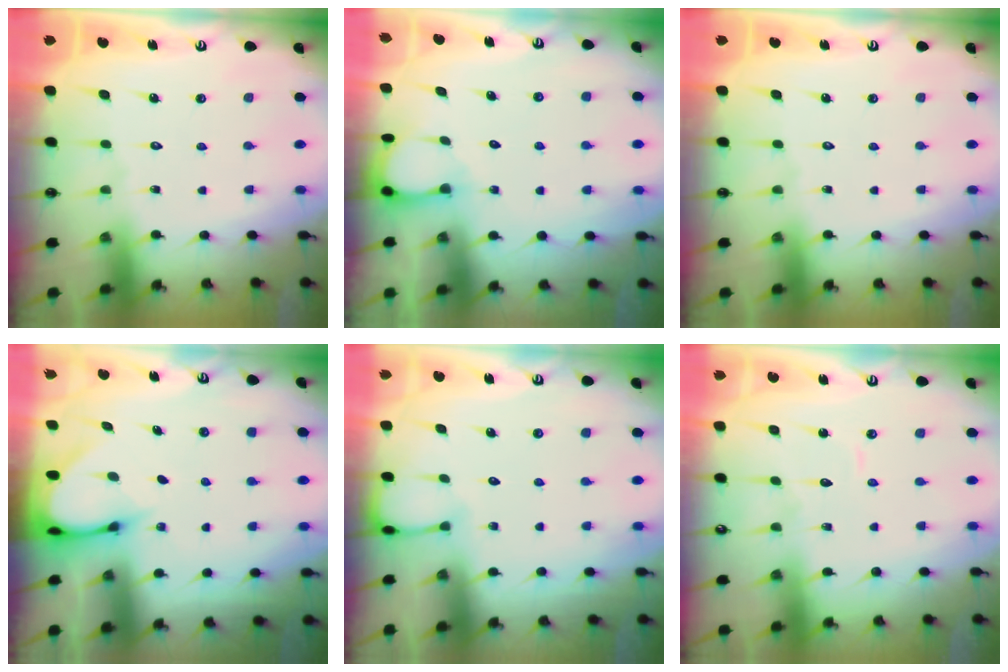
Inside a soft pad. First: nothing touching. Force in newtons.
{"total": 2.3, "press": 2.3, "slide": 0.3}
{"total": 0.0}
{"total": 3.5, "press": 3.5, "slide": 0.2}
{"total": 2.0, "press": 2.0, "slide": 0.3}
{"total": 6.2, "press": 6.2, "slide": 0.3}